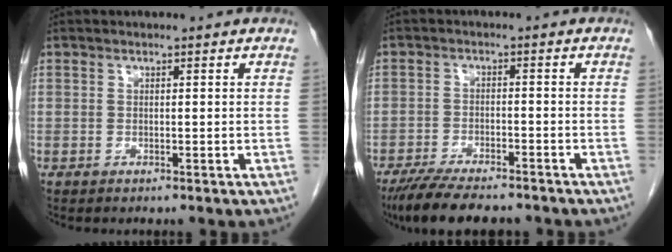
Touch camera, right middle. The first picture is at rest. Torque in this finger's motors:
{"motor_torque": [0.82, -0.57, 0.20, 0.03]}